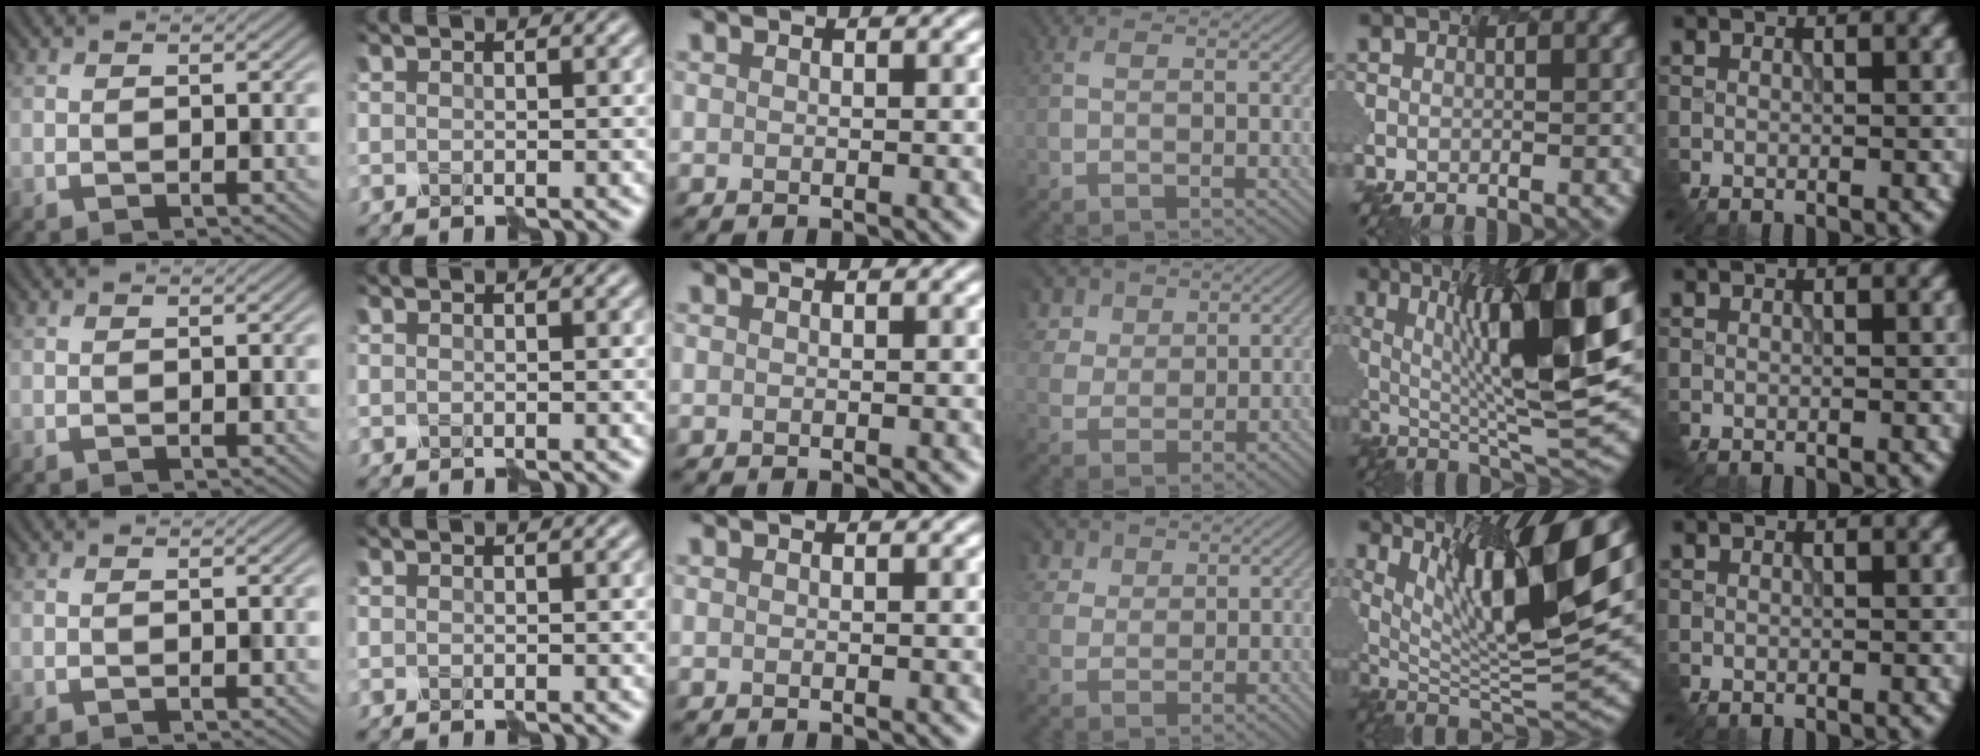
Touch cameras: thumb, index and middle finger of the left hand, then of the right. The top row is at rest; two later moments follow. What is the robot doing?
{"motion": "disassemble", "object": "velcro strap"}